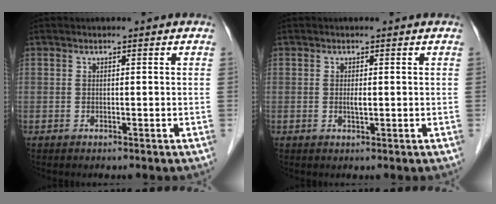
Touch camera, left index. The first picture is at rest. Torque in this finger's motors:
{"motor_torque": [0.22, 0.10, -0.04, 0.00]}